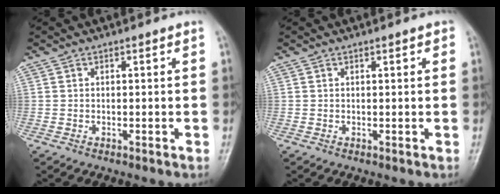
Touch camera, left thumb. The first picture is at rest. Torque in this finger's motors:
{"motor_torque": [-0.43, 0.16, -0.37, 0.03, 0.00]}